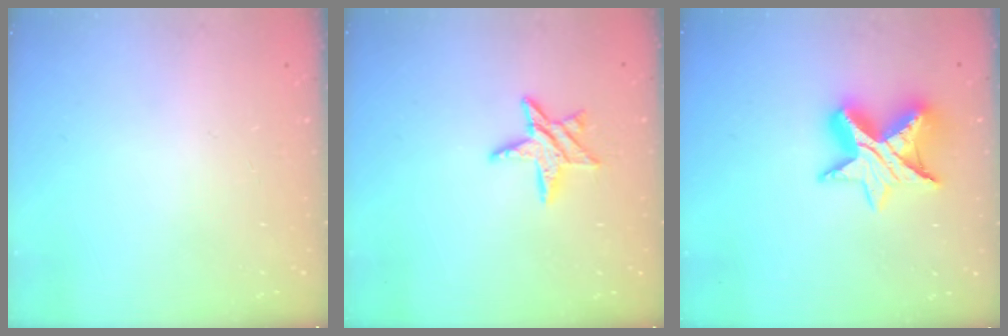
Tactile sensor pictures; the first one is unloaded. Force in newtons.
{"total": 9.0, "press": 9.0, "slide": 0.4}
{"total": 14.4, "press": 14.4, "slide": 0.8}